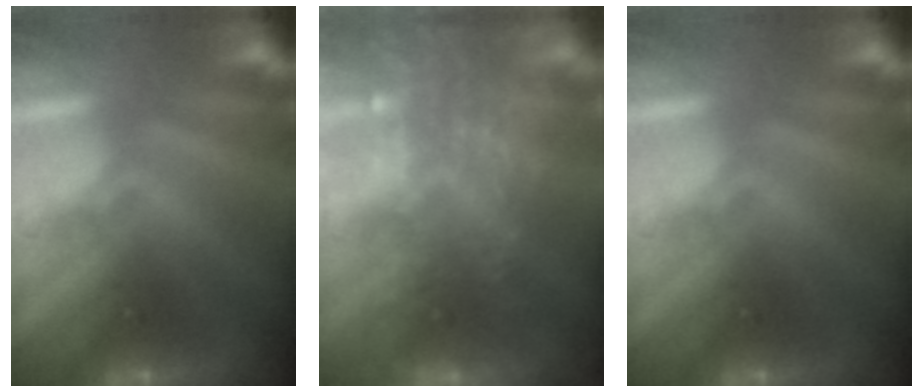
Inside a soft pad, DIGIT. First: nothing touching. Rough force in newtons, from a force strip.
{"total": 9.3}
{"total": 0.0}